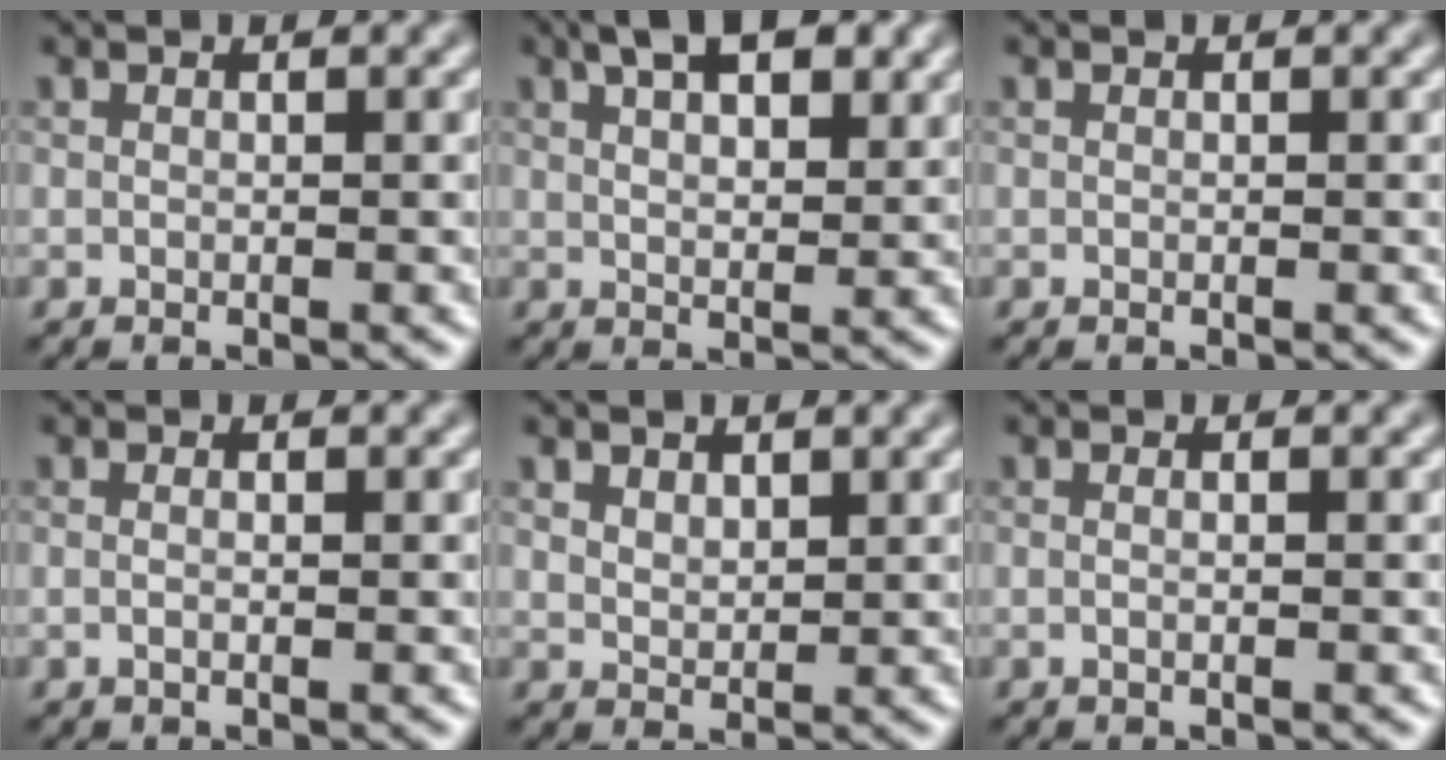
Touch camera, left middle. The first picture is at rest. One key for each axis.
{"total": 6.1, "fx": 3.3, "fy": 2.7, "fz": 4.3, "tx": -0.060, "ty": 0.018, "tz": 0.040}
{"total": 0.0}
{"total": 0.8, "fx": 0.0, "fy": 0.3, "fz": 0.8, "tx": -0.012, "ty": -0.010, "tz": -0.002}
{"total": 1.5, "fx": 1.1, "fy": 0.9, "fz": 0.6, "tx": -0.014, "ty": -0.001, "tz": 0.023}
{"total": 1.4, "fx": 0.2, "fy": 0.6, "fz": 1.2, "tx": -0.005, "ty": -0.012, "tz": -0.012}